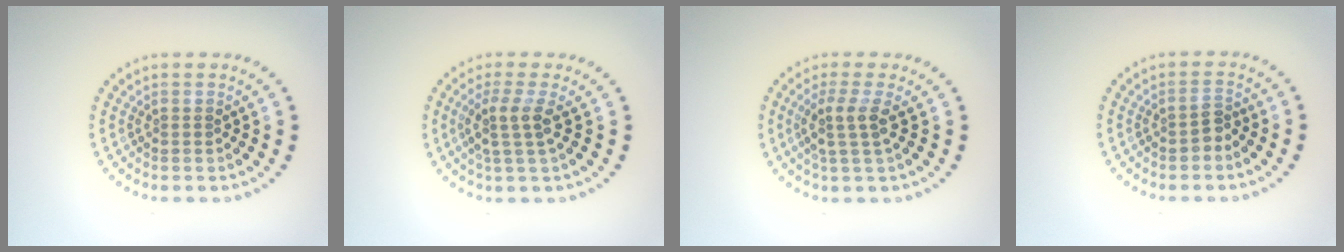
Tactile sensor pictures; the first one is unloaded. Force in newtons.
{"total": 2.6, "press": 2.0, "slide": 1.6}
{"total": 2.6, "press": 2.0, "slide": 1.7}
{"total": 1.3, "press": 1.1, "slide": 0.7}